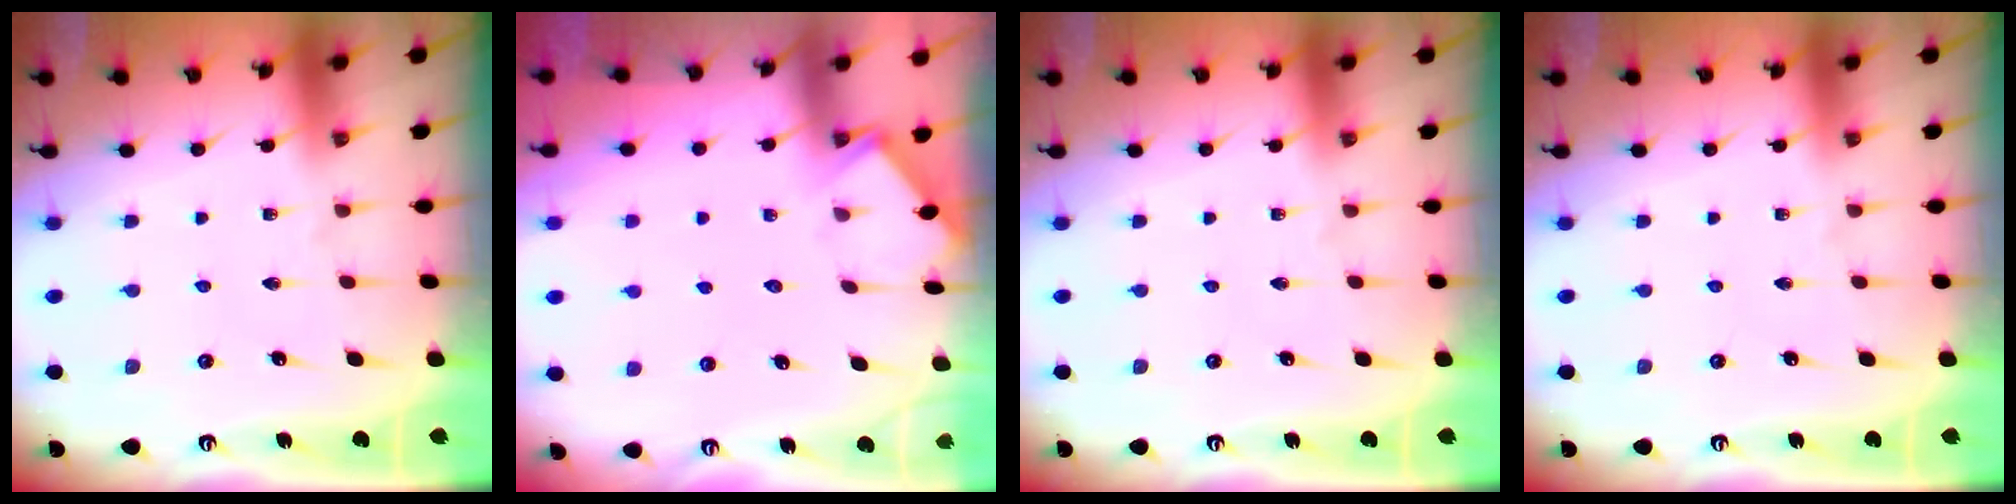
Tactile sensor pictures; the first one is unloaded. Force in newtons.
{"total": 3.3, "press": 3.3, "slide": 0.5}
{"total": 0.0}
{"total": 0.0}